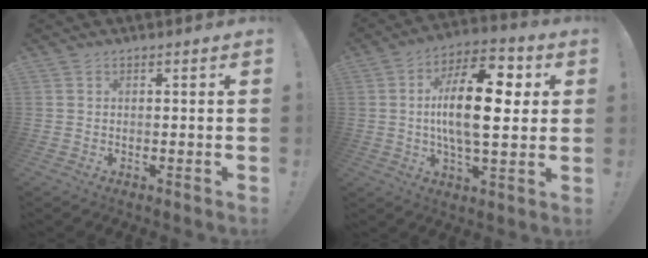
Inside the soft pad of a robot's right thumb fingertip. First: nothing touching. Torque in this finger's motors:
{"motor_torque": [2.20, 2.81, 1.86, -0.01, 0.60]}